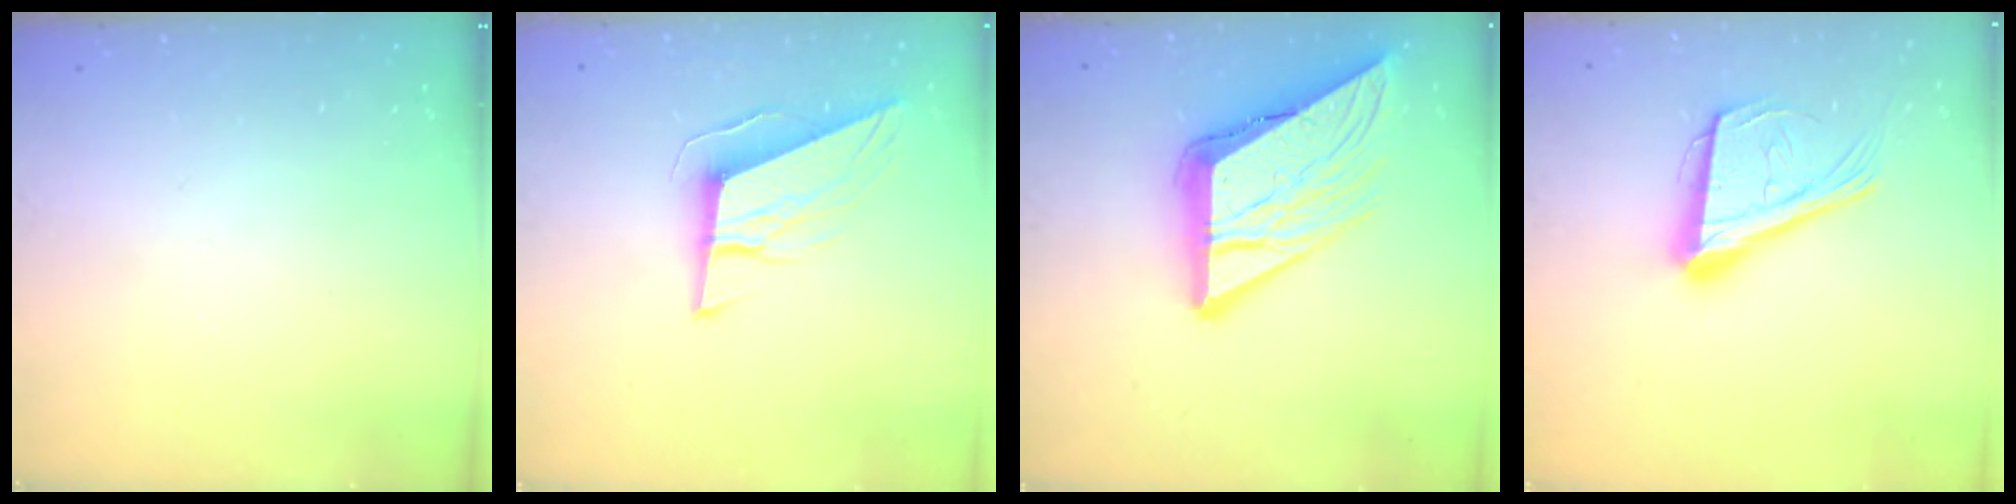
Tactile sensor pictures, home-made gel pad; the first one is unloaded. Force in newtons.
{"total": 10.3, "press": 10.0, "slide": 2.8}
{"total": 16.6, "press": 16.5, "slide": 1.7}
{"total": 20.2, "press": 19.6, "slide": 4.7}